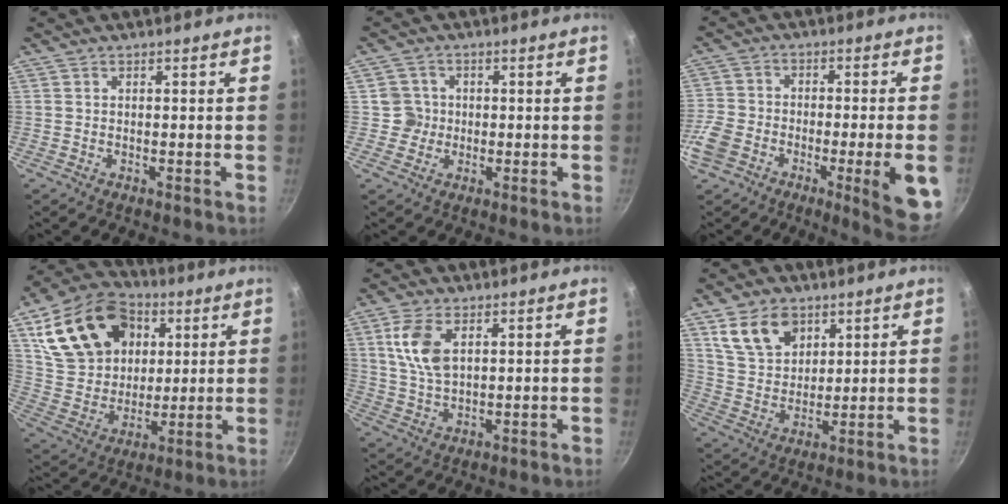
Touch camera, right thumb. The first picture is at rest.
{"total": 3.8, "force": [0.0, 3.7, 0.5], "torque": [0.019, 0.010, -0.004]}
{"total": 16.5, "force": [-6.3, 5.1, 14.3], "torque": [-0.226, 0.013, -0.109]}
{"total": 23.2, "force": [8.4, 16.8, 13.6], "torque": [-0.217, -0.003, 0.158]}
{"total": 8.6, "force": [3.0, 4.7, 6.6], "torque": [-0.127, -0.012, 0.061]}
{"total": 11.2, "force": [5.6, 7.7, 5.9], "torque": [-0.081, -0.021, 0.112]}